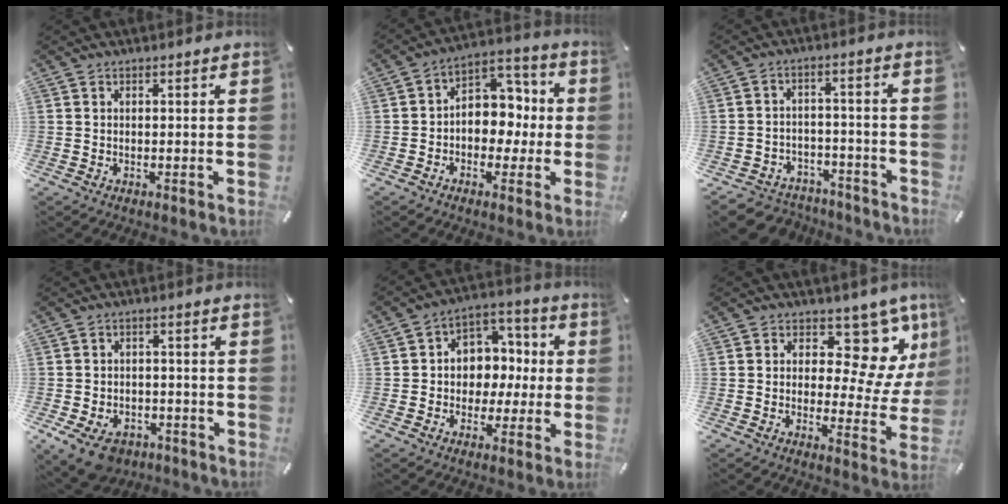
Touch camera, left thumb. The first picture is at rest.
{"total": 8.8, "force": [-1.5, 7.6, 4.2], "torque": [-0.046, 0.007, -0.027]}
{"total": 5.2, "force": [-3.1, 4.1, 1.1], "torque": [-0.023, 0.018, -0.058]}
{"total": 8.1, "force": [-4.7, 5.2, 4.1], "torque": [-0.088, 0.023, -0.085]}
{"total": 8.7, "force": [-0.8, 8.4, 2.2], "torque": [-0.030, 0.007, -0.010]}
{"total": 14.5, "force": [8.0, 7.9, 9.2], "torque": [-0.104, -0.074, 0.133]}